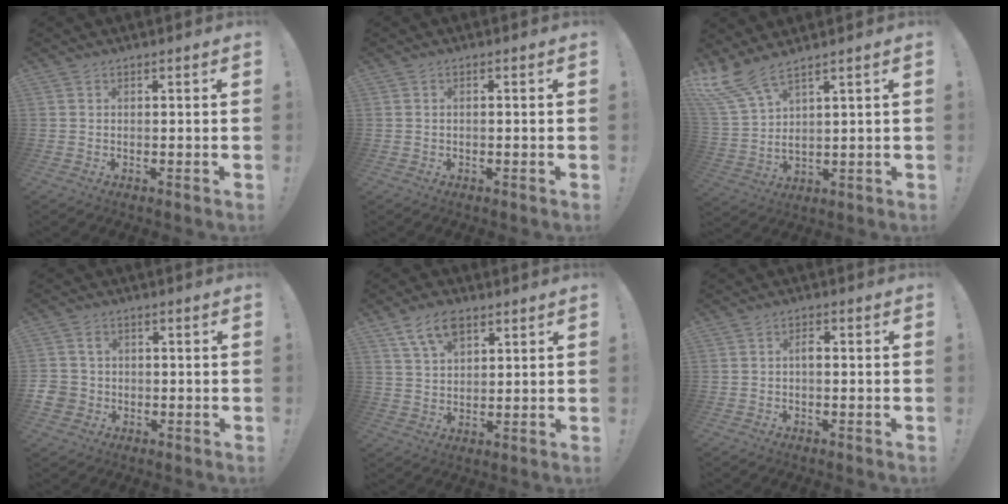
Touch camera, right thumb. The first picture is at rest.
{"total": 0.5, "force": [-0.3, 0.1, 0.4], "torque": [-0.008, 0.002, -0.006]}
{"total": 8.9, "force": [6.8, 1.8, 5.6], "torque": [-0.130, -0.038, 0.127]}
{"total": 5.5, "force": [-0.2, 5.1, 2.0], "torque": [-0.046, 0.007, -0.001]}
{"total": 8.8, "force": [5.4, 4.8, 5.0], "torque": [-0.088, -0.010, 0.101]}
{"total": 2.0, "force": [-0.3, 0.8, 1.8], "torque": [-0.031, 0.004, -0.009]}